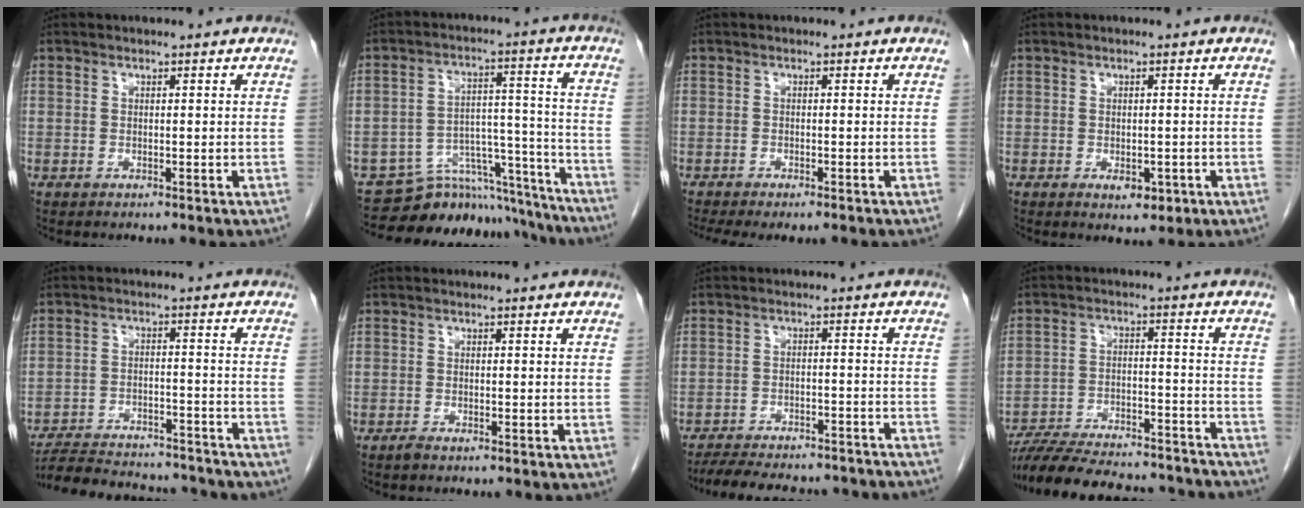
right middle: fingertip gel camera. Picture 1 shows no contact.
{"total": 16.3, "force": [-15.8, 3.9, 1.4], "torque": [-0.011, 0.054, -0.223]}
{"total": 6.9, "force": [-5.8, 1.5, 3.4], "torque": [-0.042, -0.002, -0.086]}
{"total": 2.4, "force": [-0.9, 1.4, 1.8], "torque": [-0.022, 0.001, -0.003]}
{"total": 21.8, "force": [-20.0, 4.5, 7.4], "torque": [-0.133, -0.011, -0.271]}
{"total": 2.4, "force": [-2.2, 0.4, 0.9], "torque": [-0.014, -0.003, -0.028]}
{"total": 21.1, "force": [-19.3, 4.5, 7.4], "torque": [-0.121, -0.004, -0.246]}
{"total": 26.2, "force": [-23.9, 5.0, 9.4], "torque": [-0.144, -0.012, -0.328]}